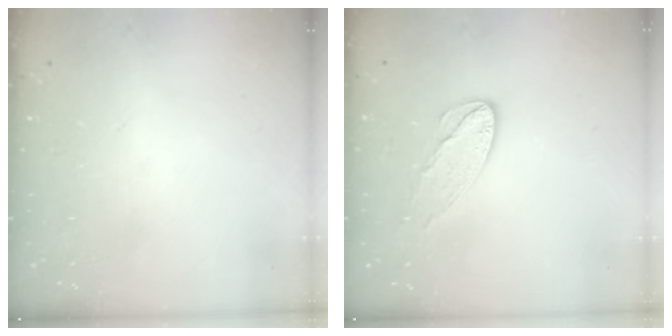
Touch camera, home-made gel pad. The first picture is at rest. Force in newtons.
{"total": 8.1, "press": 8.1, "slide": 0.5}